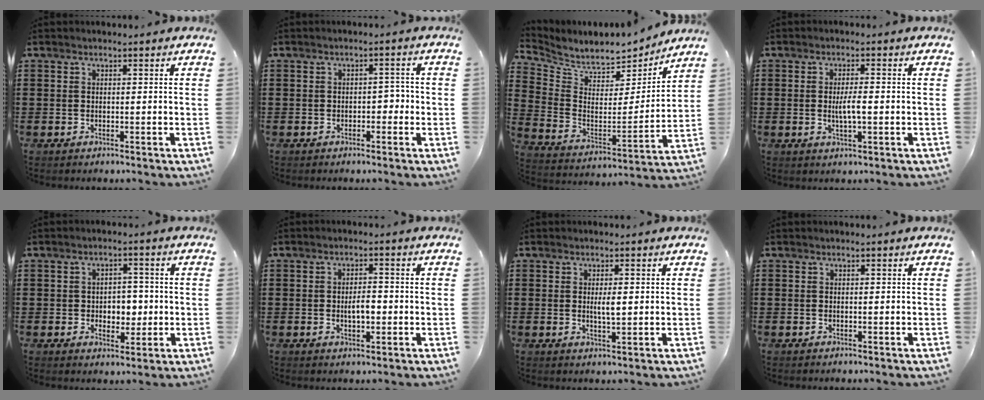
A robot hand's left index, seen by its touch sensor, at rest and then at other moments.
{"total": 2.0, "force": [-0.8, 1.2, 1.4], "torque": [-0.032, 0.004, -0.021]}
{"total": 6.2, "force": [5.9, 1.7, 0.7], "torque": [-0.046, -0.056, 0.098]}
{"total": 3.3, "force": [-0.3, 0.8, 3.2], "torque": [-0.065, -0.004, -0.009]}
{"total": 3.9, "force": [-0.5, 3.0, 2.5], "torque": [-0.042, 0.002, -0.018]}
{"total": 3.2, "force": [-0.5, 1.4, 2.9], "torque": [-0.047, 0.000, -0.012]}
{"total": 2.6, "force": [0.2, 0.7, 2.5], "torque": [-0.049, 0.000, 0.002]}
{"total": 0.0}